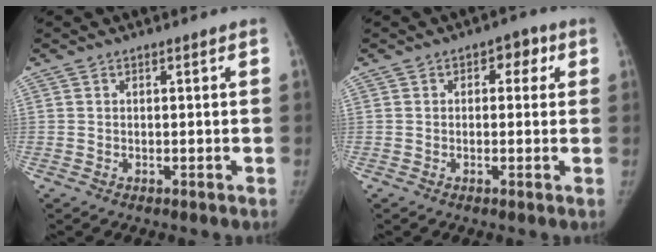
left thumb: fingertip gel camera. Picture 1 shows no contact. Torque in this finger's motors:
{"motor_torque": [-0.30, 0.17, 0.05, 0.48, -0.05]}